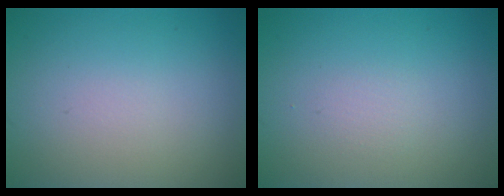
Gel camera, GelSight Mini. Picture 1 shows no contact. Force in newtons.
{"total": 0.7, "press": 0.7, "slide": 0.0}